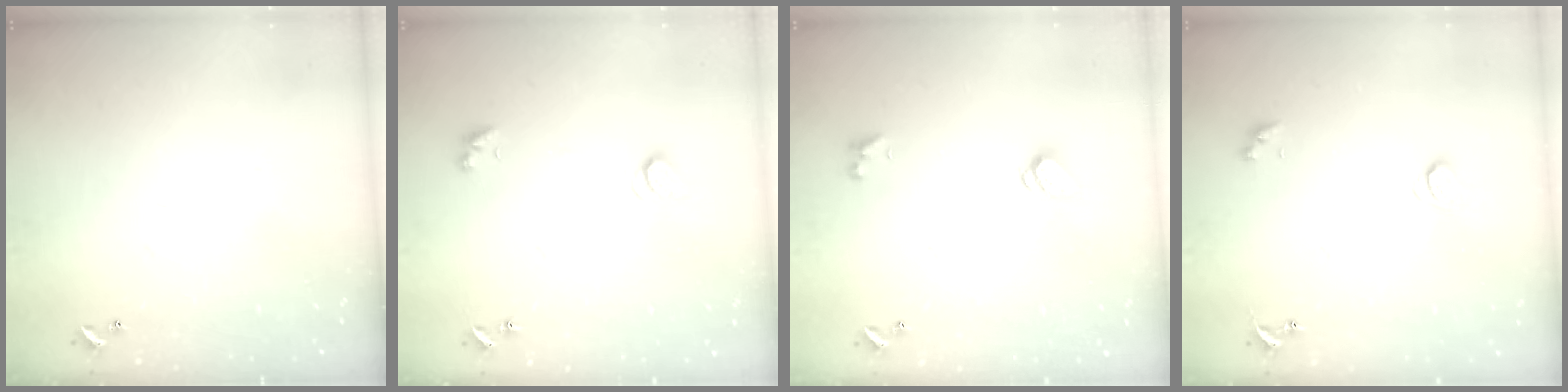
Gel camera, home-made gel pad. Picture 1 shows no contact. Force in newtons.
{"total": 2.1, "press": 2.1, "slide": 0.4}
{"total": 1.2, "press": 1.1, "slide": 0.5}
{"total": 2.1, "press": 2.1, "slide": 0.4}